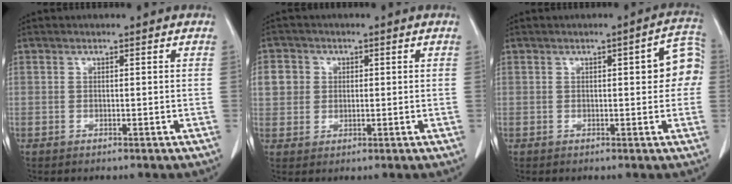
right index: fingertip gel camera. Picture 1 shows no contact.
{"total": 4.4, "force": [1.0, 4.2, 1.1], "torque": [-0.012, 0.008, 0.017]}
{"total": 6.7, "force": [0.9, 1.7, 6.4], "torque": [-0.067, 0.022, 0.004]}